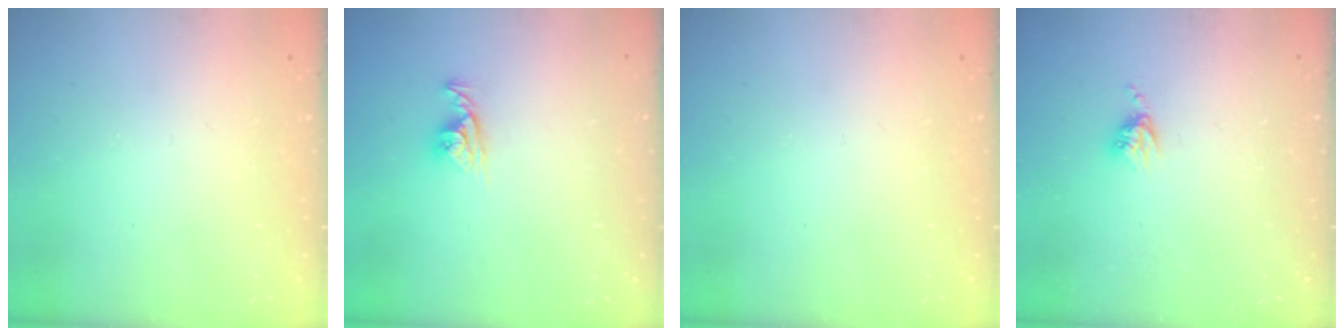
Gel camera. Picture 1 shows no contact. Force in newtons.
{"total": 5.9, "press": 5.9, "slide": 0.5}
{"total": 0.0}
{"total": 3.6, "press": 3.6, "slide": 0.5}